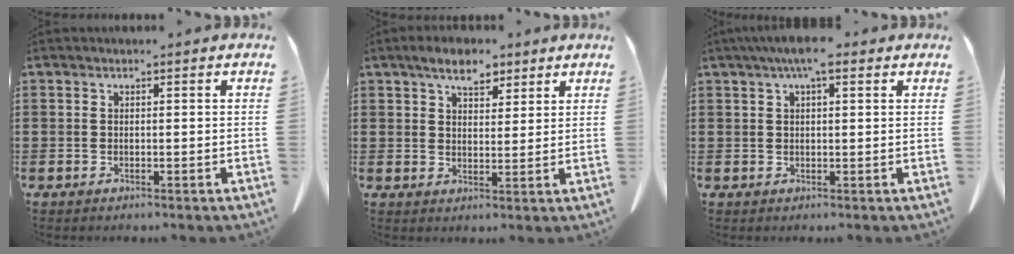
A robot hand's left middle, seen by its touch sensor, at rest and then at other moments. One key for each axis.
{"total": 5.7, "fx": 4.3, "fy": 2.6, "fz": 2.7, "tx": -0.050, "ty": -0.002, "tz": 0.075}
{"total": 4.4, "fx": 2.2, "fy": 1.0, "fz": 3.6, "tx": -0.065, "ty": 0.004, "tz": 0.037}